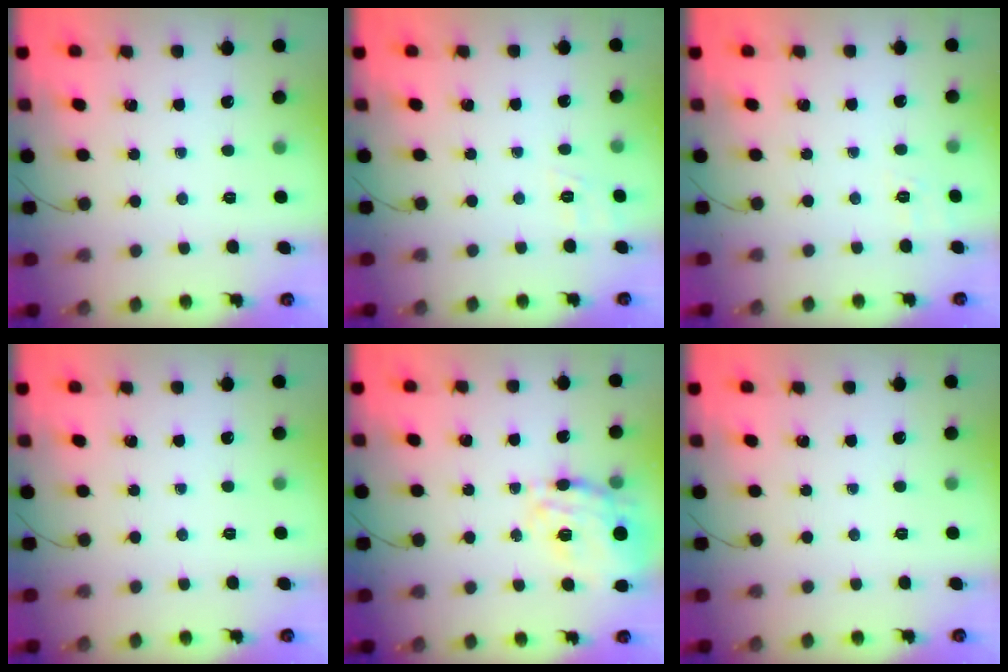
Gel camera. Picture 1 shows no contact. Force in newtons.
{"total": 7.9, "press": 7.7, "slide": 2.1}
{"total": 7.2, "press": 7.0, "slide": 1.9}
{"total": 0.0}
{"total": 18.9, "press": 18.7, "slide": 2.9}
{"total": 0.0}